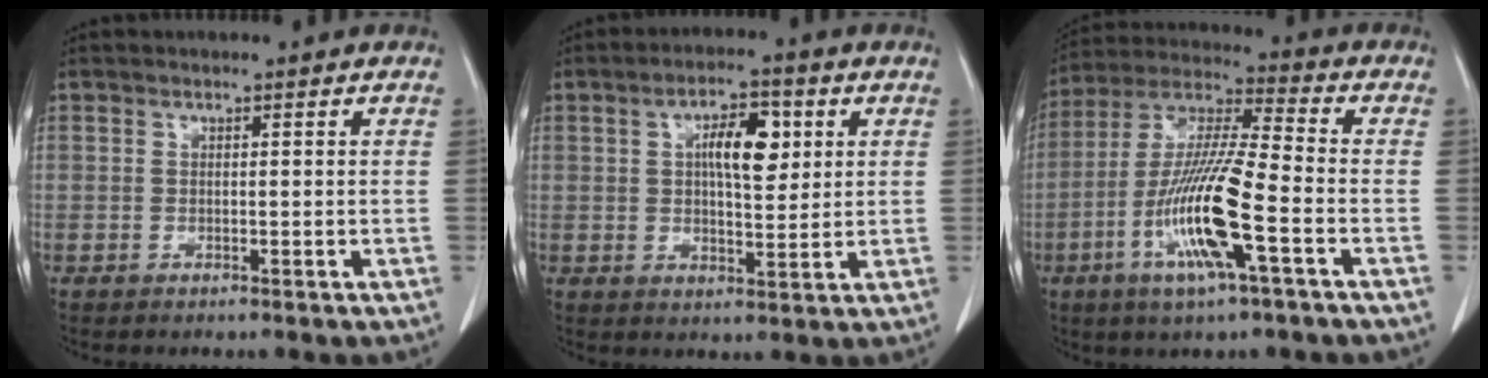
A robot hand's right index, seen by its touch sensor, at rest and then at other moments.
{"total": 7.6, "force": [2.1, 2.8, 6.7], "torque": [-0.112, 0.010, 0.035]}
{"total": 15.1, "force": [-5.1, 0.9, 14.1], "torque": [-0.287, -0.011, -0.101]}